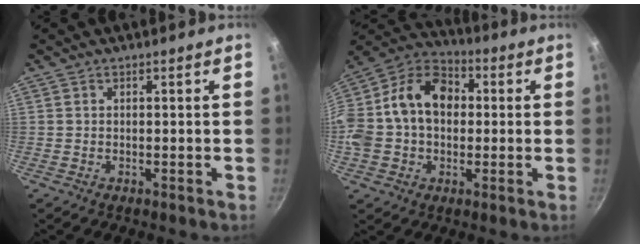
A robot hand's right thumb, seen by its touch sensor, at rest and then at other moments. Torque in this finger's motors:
{"motor_torque": [2.12, 2.30, 1.37, -0.90, 0.53]}